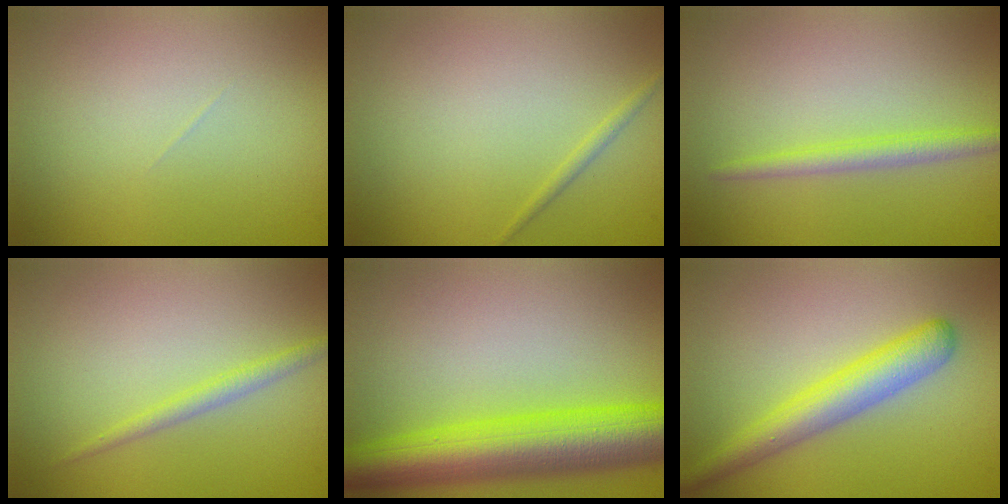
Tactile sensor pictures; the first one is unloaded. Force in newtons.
{"total": 0.7, "press": 0.7, "slide": 0.1}
{"total": 2.1, "press": 2.1, "slide": 0.0}
{"total": 1.4, "press": 1.4, "slide": 0.1}
{"total": 9.3, "press": 9.3, "slide": 0.2}
{"total": 4.3, "press": 4.3, "slide": 0.1}